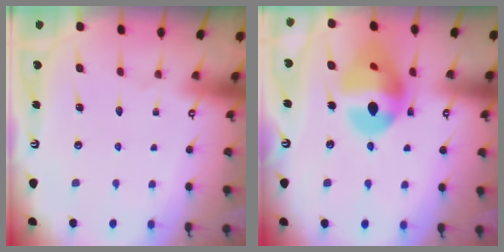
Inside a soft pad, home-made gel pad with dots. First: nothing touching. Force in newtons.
{"total": 17.3, "press": 17.2, "slide": 1.9}